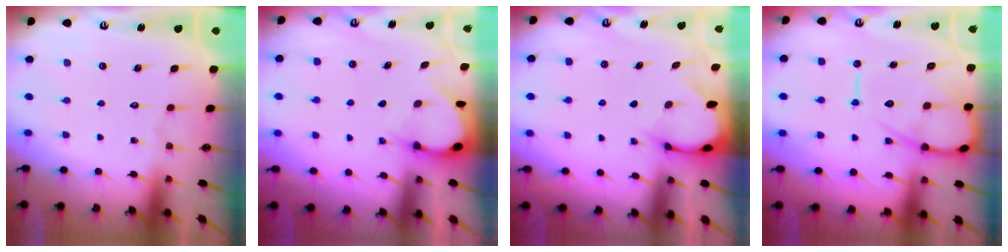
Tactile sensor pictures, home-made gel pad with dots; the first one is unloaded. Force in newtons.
{"total": 3.2, "press": 3.2, "slide": 0.3}
{"total": 2.6, "press": 2.5, "slide": 0.3}
{"total": 12.9, "press": 12.8, "slide": 1.3}